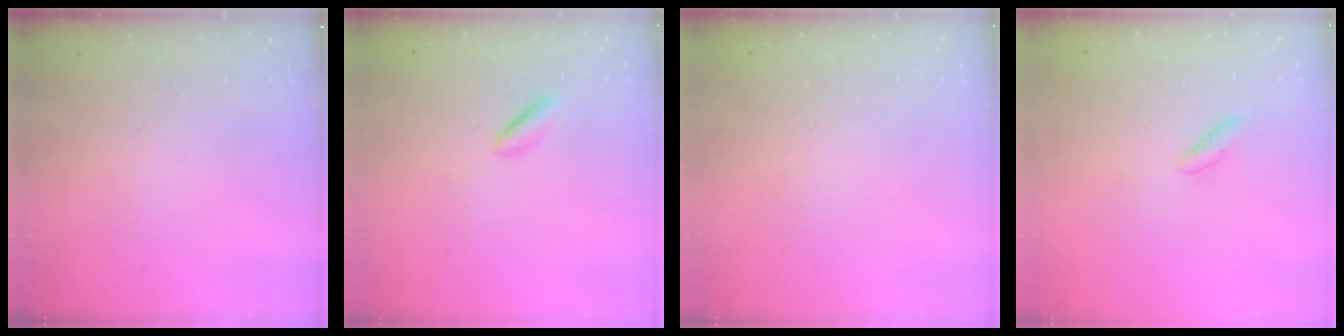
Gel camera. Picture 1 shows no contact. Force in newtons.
{"total": 2.1, "press": 1.9, "slide": 0.9}
{"total": 2.2, "press": 2.2, "slide": 0.1}
{"total": 2.1, "press": 1.7, "slide": 1.3}